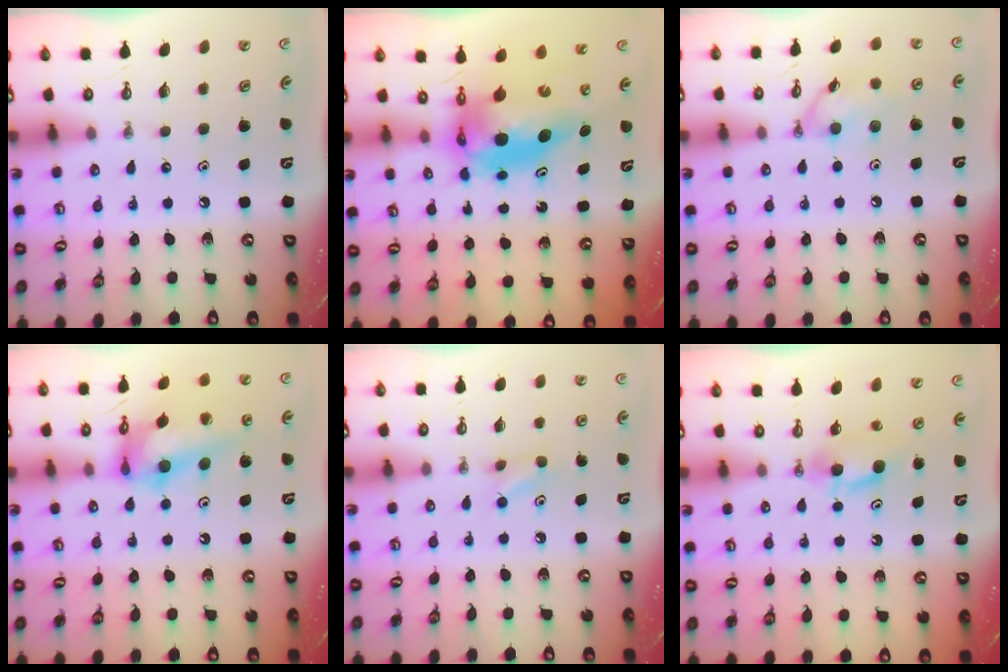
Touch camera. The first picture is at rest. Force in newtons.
{"total": 8.8, "press": 8.8, "slide": 0.6}
{"total": 9.9, "press": 9.9, "slide": 0.4}
{"total": 16.0, "press": 15.9, "slide": 1.3}
{"total": 4.9, "press": 4.9, "slide": 0.6}
{"total": 4.4, "press": 4.4, "slide": 0.6}